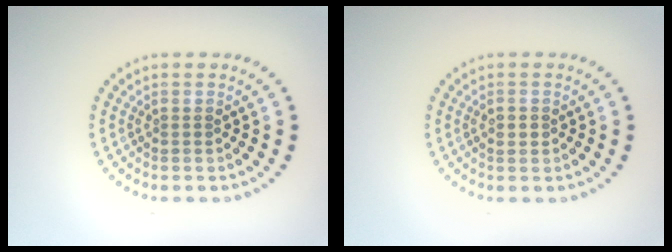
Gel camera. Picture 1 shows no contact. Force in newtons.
{"total": 1.2, "press": 1.2, "slide": 0.1}